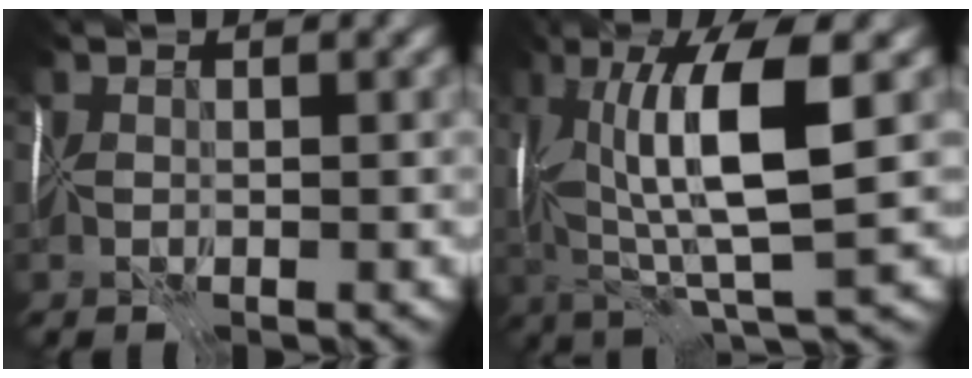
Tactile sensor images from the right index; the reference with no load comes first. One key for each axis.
{"total": 8.8, "fx": 1.3, "fy": 1.1, "fz": 8.6, "tx": -0.134, "ty": -0.005, "tz": 0.027}